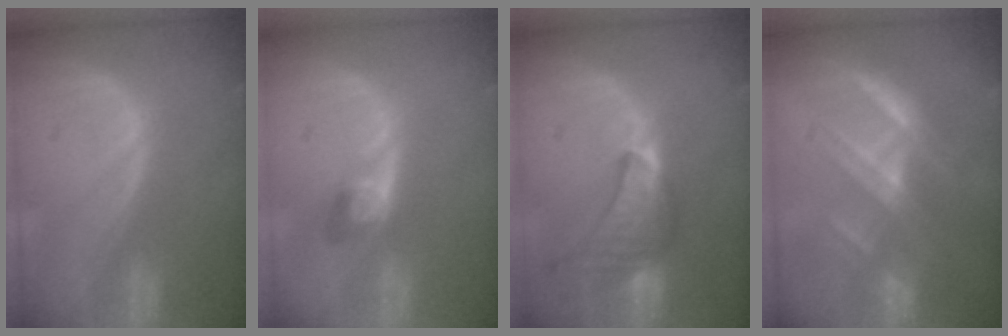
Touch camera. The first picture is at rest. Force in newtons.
{"total": 2.9, "press": 2.9, "slide": 0.0}
{"total": 8.6, "press": 8.3, "slide": 2.1}
{"total": 7.1, "press": 6.5, "slide": 3.0}